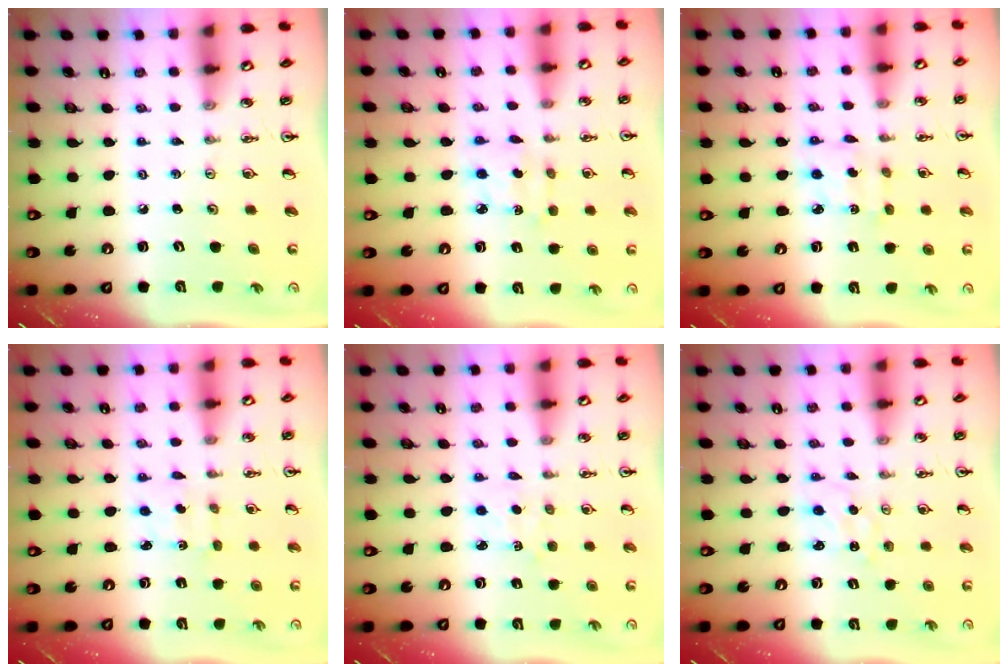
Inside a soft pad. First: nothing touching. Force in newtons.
{"total": 2.8, "press": 2.8, "slide": 0.4}
{"total": 2.5, "press": 2.5, "slide": 0.1}
{"total": 2.8, "press": 2.8, "slide": 0.5}
{"total": 2.3, "press": 2.3, "slide": 0.2}
{"total": 0.0}